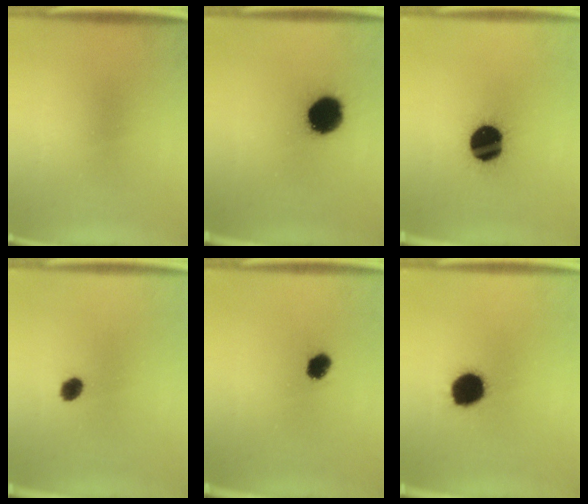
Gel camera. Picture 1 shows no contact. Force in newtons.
{"total": 14.6}
{"total": 17.1}
{"total": 2.9}
{"total": 2.6}
{"total": 11.7}